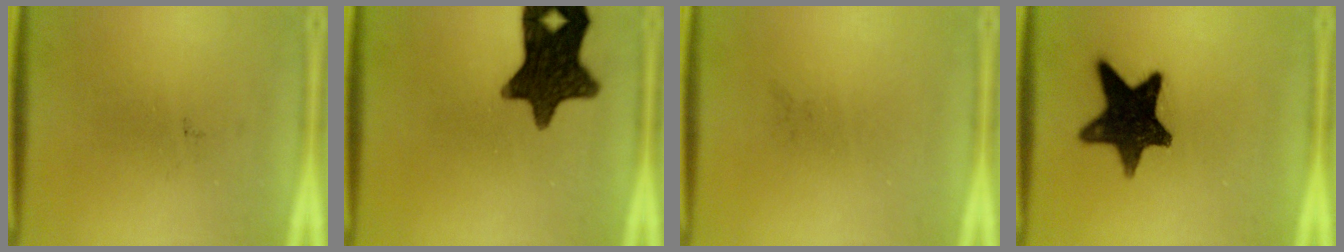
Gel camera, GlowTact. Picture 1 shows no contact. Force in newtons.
{"total": 14.1}
{"total": 0.0}
{"total": 14.8}